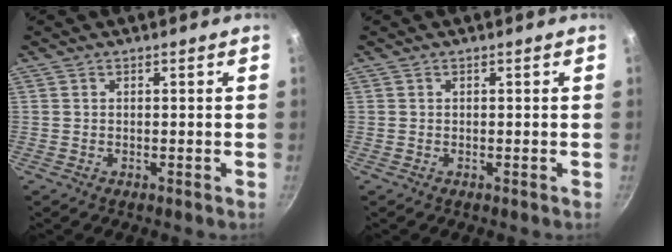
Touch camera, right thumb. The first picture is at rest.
{"total": 0.0}